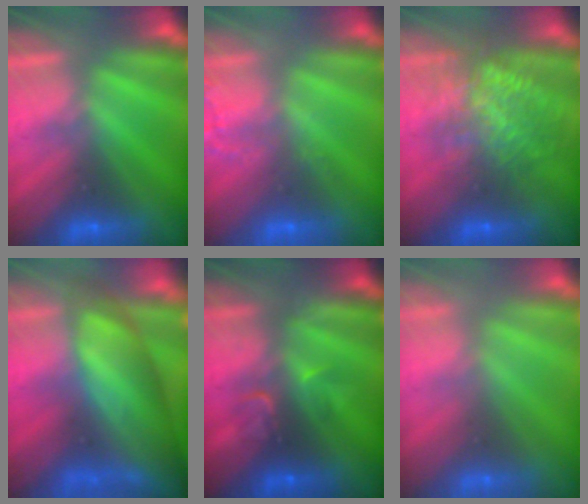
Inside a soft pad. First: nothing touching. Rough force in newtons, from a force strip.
{"total": 1.7}
{"total": 8.9}
{"total": 10.5}
{"total": 3.4}
{"total": 3.0}